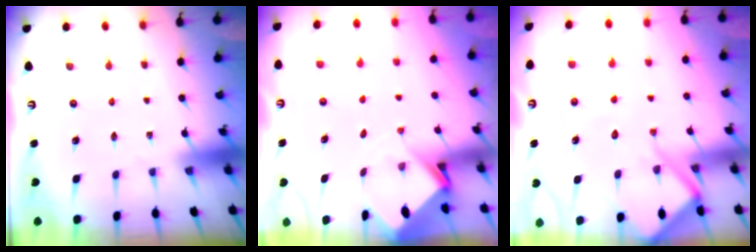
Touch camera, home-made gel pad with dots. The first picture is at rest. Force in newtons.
{"total": 3.6, "press": 3.6, "slide": 0.3}
{"total": 9.3, "press": 9.2, "slide": 1.0}